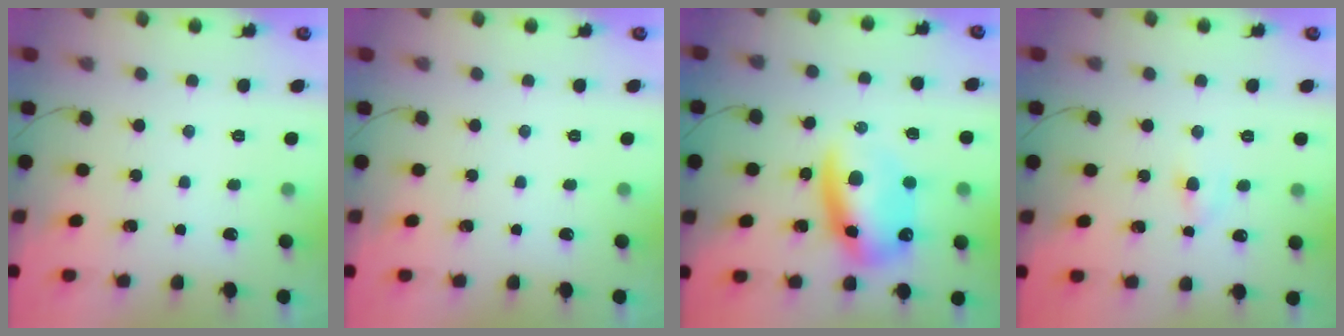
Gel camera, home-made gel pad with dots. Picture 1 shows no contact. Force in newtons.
{"total": 0.0}
{"total": 14.0, "press": 13.6, "slide": 3.6}
{"total": 3.5, "press": 3.3, "slide": 1.2}